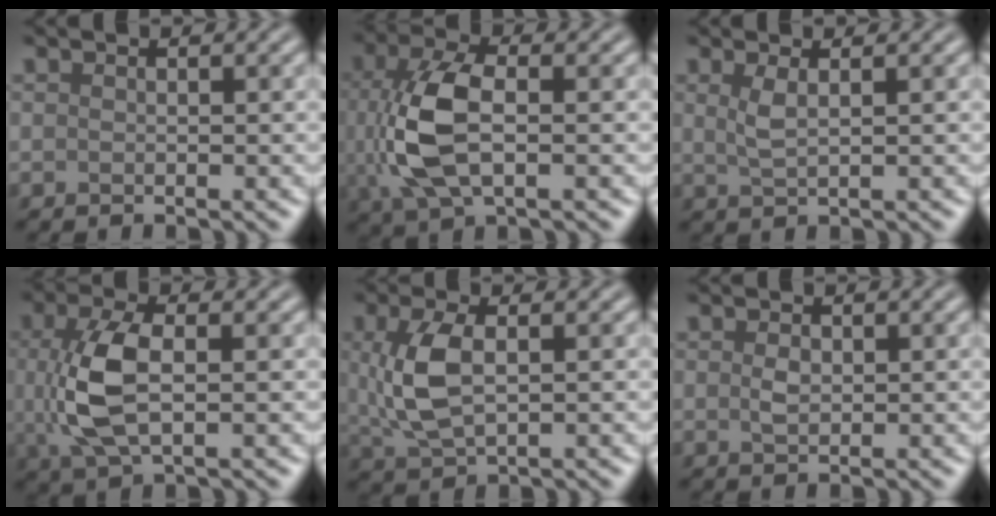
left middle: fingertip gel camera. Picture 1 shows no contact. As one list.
[{"total": 7.2, "force": [0.0, 3.8, 6.2], "torque": [-0.146, 0.001, -0.002]}, {"total": 1.9, "force": [0.7, 0.6, 1.7], "torque": [-0.034, -0.002, 0.015]}, {"total": 6.2, "force": [0.2, 3.0, 5.4], "torque": [-0.128, 0.000, 0.005]}, {"total": 5.4, "force": [0.6, 2.8, 4.5], "torque": [-0.111, 0.002, 0.018]}, {"total": 1.3, "force": [0.2, 0.9, 1.0], "torque": [-0.021, -0.002, 0.004]}]